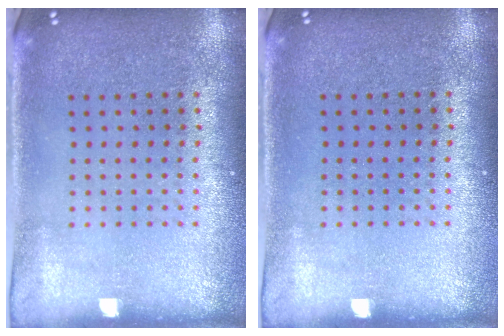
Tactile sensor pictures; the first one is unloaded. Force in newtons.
{"total": 0.0}